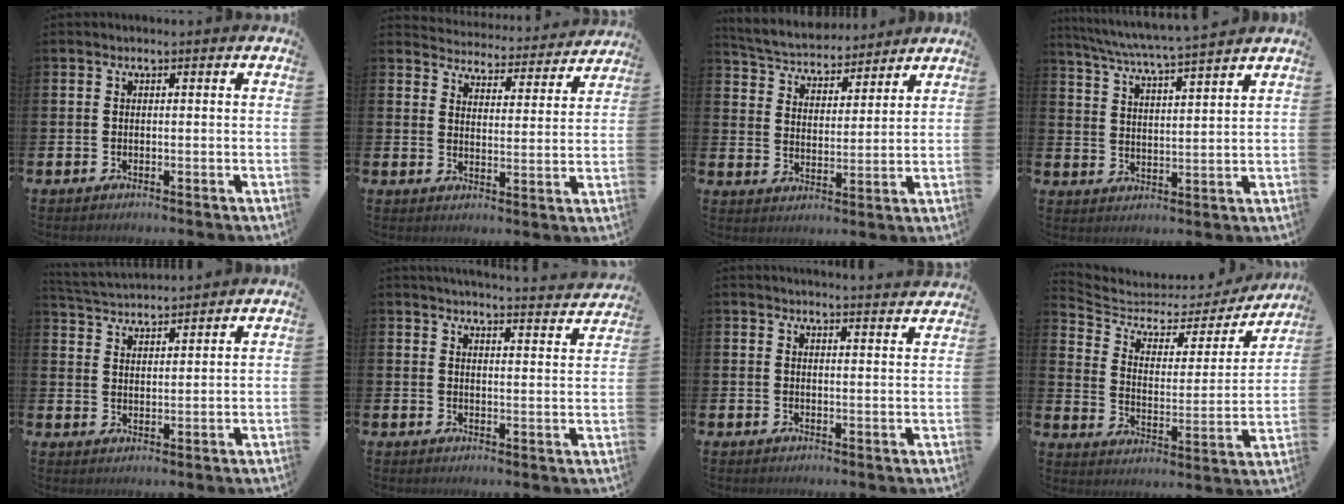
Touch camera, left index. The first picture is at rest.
{"total": 4.6, "force": [4.6, 0.6, 0.0], "torque": [-0.014, -0.044, 0.076]}
{"total": 4.9, "force": [4.7, 1.3, 0.2], "torque": [-0.035, -0.036, 0.080]}
{"total": 5.9, "force": [5.6, -0.5, 1.9], "torque": [-0.059, -0.039, 0.096]}
{"total": 3.8, "force": [3.8, 0.3, -0.1], "torque": [-0.019, -0.023, 0.068]}
{"total": 4.3, "force": [4.2, -0.4, 0.4], "torque": [-0.005, -0.036, 0.070]}
{"total": 3.1, "force": [3.1, -0.3, -0.1], "torque": [0.010, -0.026, 0.053]}
{"total": 5.4, "force": [4.5, 2.6, 1.7], "torque": [-0.062, -0.036, 0.068]}